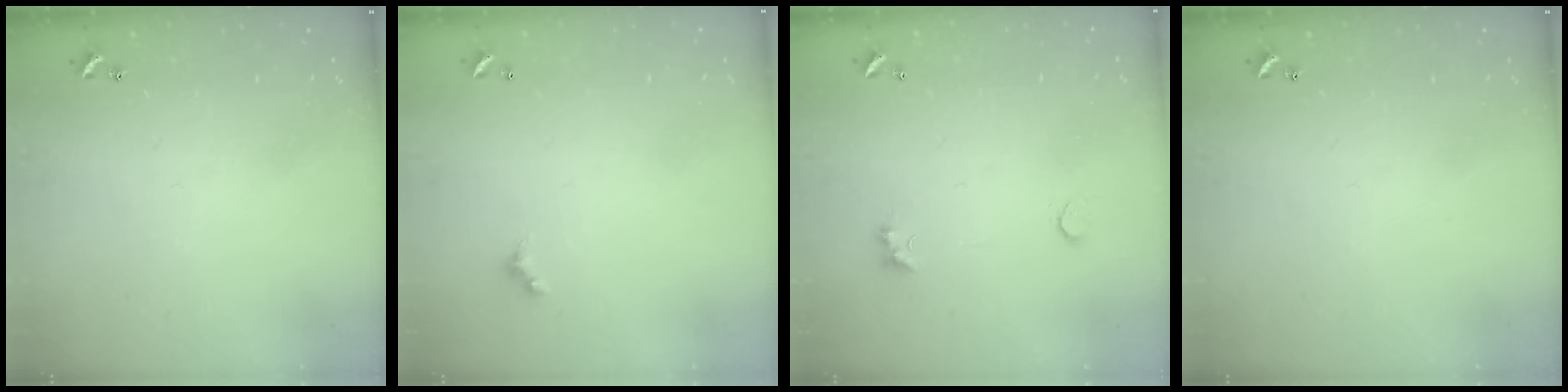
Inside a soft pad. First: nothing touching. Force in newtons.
{"total": 1.5, "press": 1.4, "slide": 0.3}
{"total": 1.4, "press": 1.1, "slide": 0.9}
{"total": 0.0}